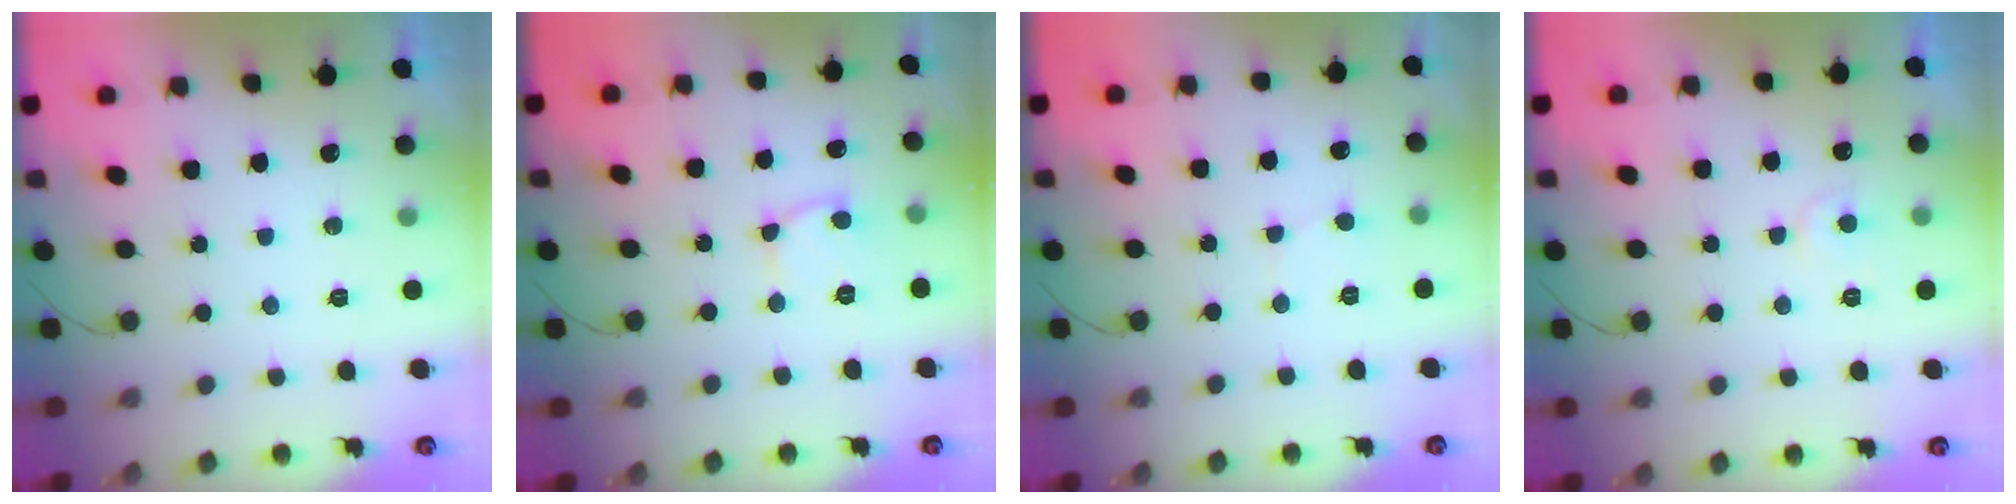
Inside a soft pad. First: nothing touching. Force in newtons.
{"total": 5.0, "press": 5.0, "slide": 0.8}
{"total": 1.6, "press": 1.6, "slide": 0.1}
{"total": 4.1, "press": 4.1, "slide": 0.4}